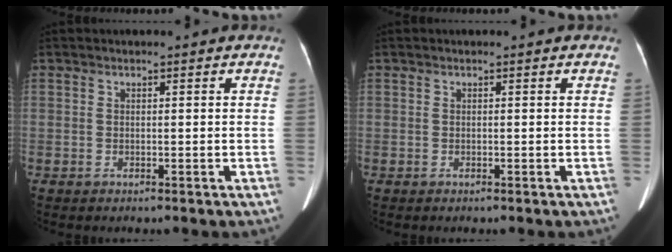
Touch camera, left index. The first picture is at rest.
{"total": 0.0}